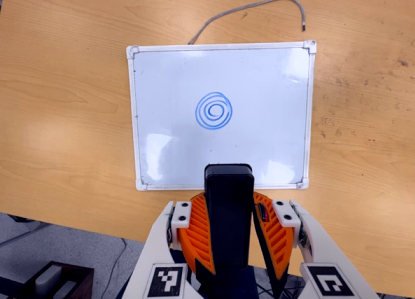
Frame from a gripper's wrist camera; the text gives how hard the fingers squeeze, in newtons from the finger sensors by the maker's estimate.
{"total": 8.5, "left": 7.3, "right": 9.7}